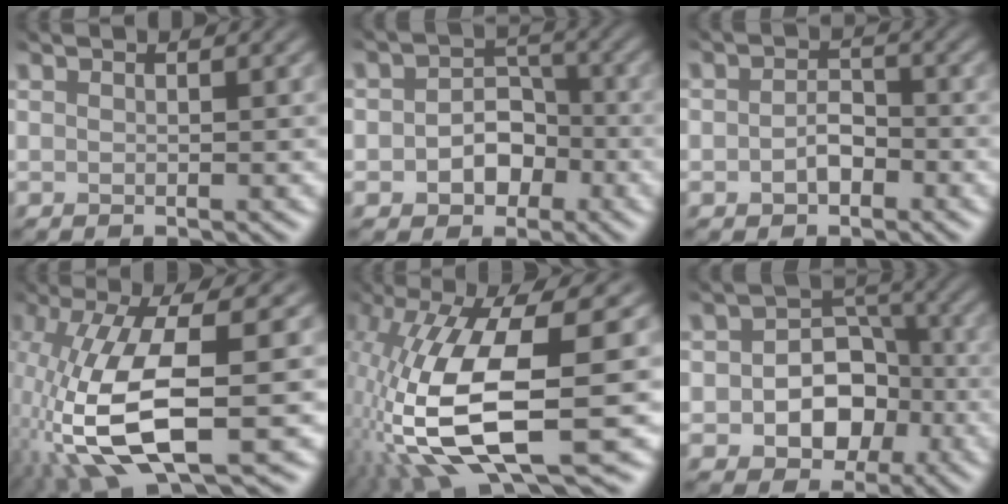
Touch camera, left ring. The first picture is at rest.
{"total": 4.0, "force": [-3.1, 2.4, 0.8], "torque": [-0.036, -0.027, -0.023]}
{"total": 2.7, "force": [-2.6, 0.6, -0.4], "torque": [-0.023, -0.018, -0.017]}
{"total": 10.7, "force": [-4.9, 2.2, 9.2], "torque": [-0.217, -0.019, -0.055]}
{"total": 12.2, "force": [-4.3, 2.9, 11.1], "torque": [-0.255, -0.025, -0.040]}
{"total": 6.0, "force": [-3.7, 4.1, 2.3], "torque": [-0.046, -0.028, -0.036]}